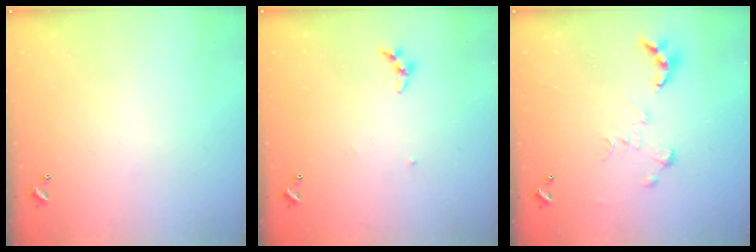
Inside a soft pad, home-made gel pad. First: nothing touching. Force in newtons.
{"total": 4.5, "press": 4.5, "slide": 0.5}
{"total": 0.0}